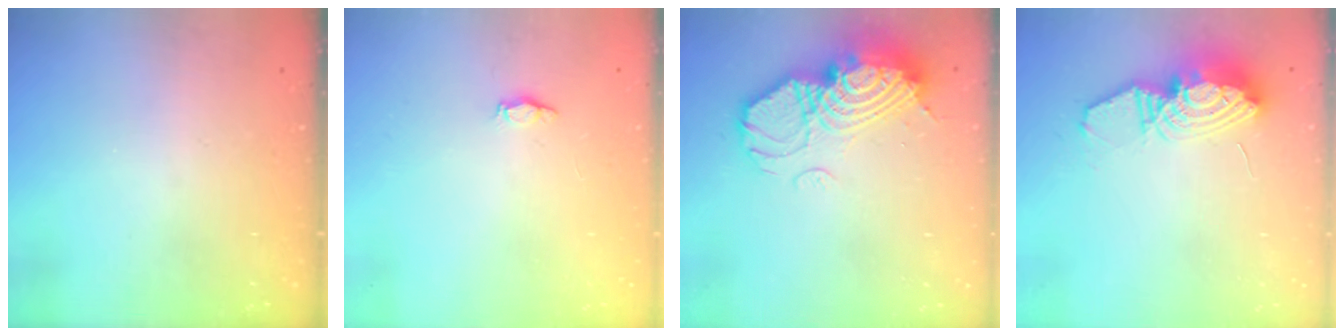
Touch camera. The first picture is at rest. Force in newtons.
{"total": 2.2, "press": 2.2, "slide": 0.3}
{"total": 18.3, "press": 18.2, "slide": 1.2}
{"total": 13.0, "press": 12.9, "slide": 1.3}